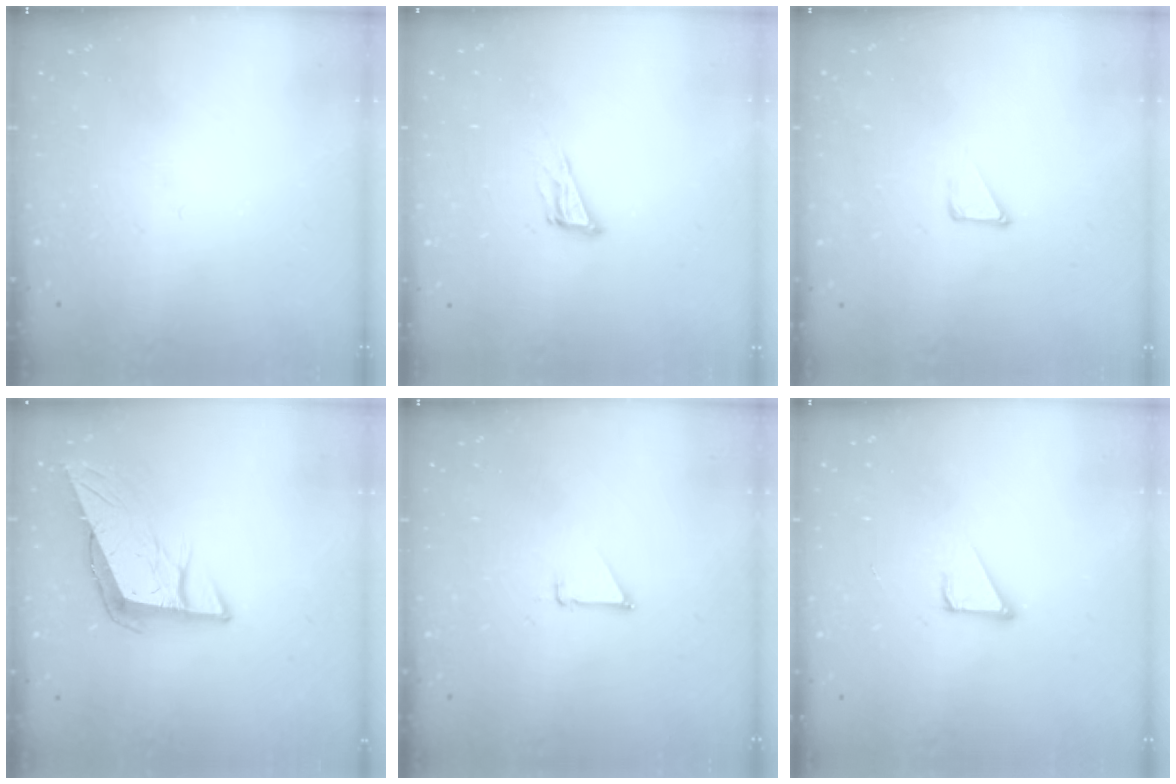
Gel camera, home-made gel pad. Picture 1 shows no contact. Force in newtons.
{"total": 8.4, "press": 8.0, "slide": 2.2}
{"total": 2.9, "press": 2.9, "slide": 0.3}
{"total": 11.0, "press": 10.5, "slide": 3.0}
{"total": 0.8, "press": 0.8, "slide": 0.1}
{"total": 3.2, "press": 3.2, "slide": 0.2}